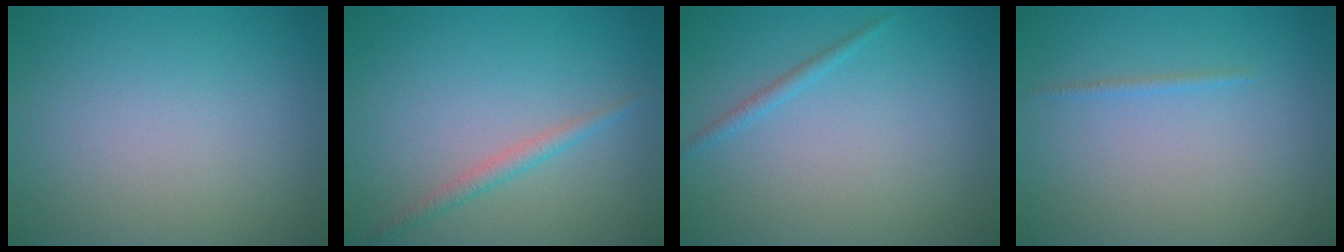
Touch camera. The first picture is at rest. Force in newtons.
{"total": 1.5, "press": 1.5, "slide": 0.1}
{"total": 0.9, "press": 0.9, "slide": 0.2}
{"total": 0.6, "press": 0.6, "slide": 0.1}